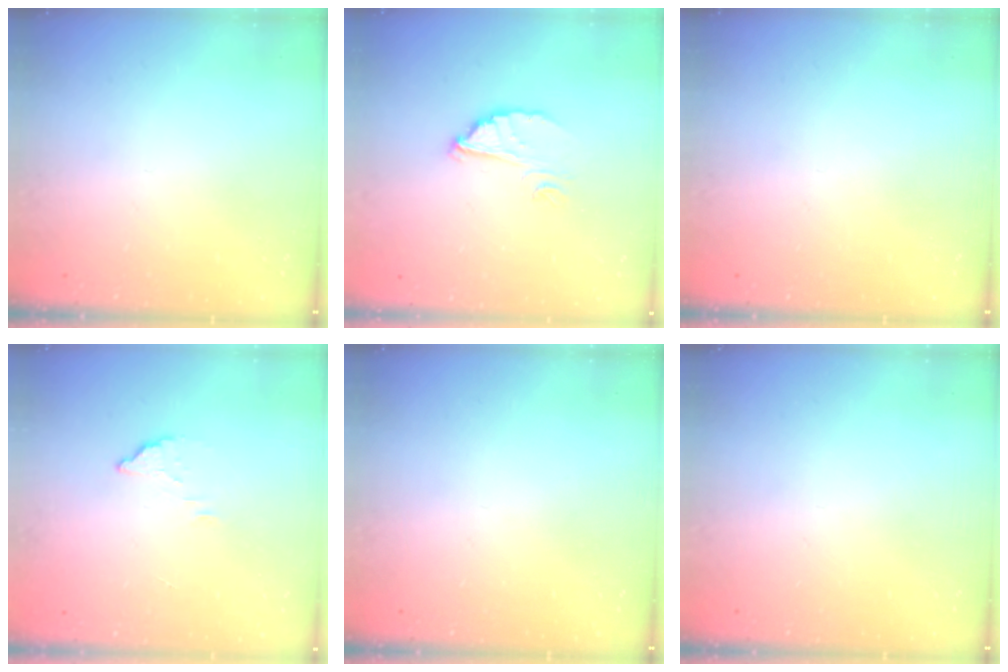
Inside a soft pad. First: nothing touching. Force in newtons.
{"total": 5.1, "press": 5.1, "slide": 0.4}
{"total": 0.0}
{"total": 2.8, "press": 2.8, "slide": 0.1}
{"total": 0.0}
{"total": 0.0}